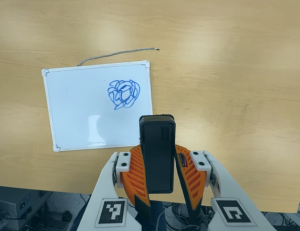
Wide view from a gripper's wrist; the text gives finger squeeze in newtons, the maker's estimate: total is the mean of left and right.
{"total": 8.2, "left": 7.9, "right": 8.5}